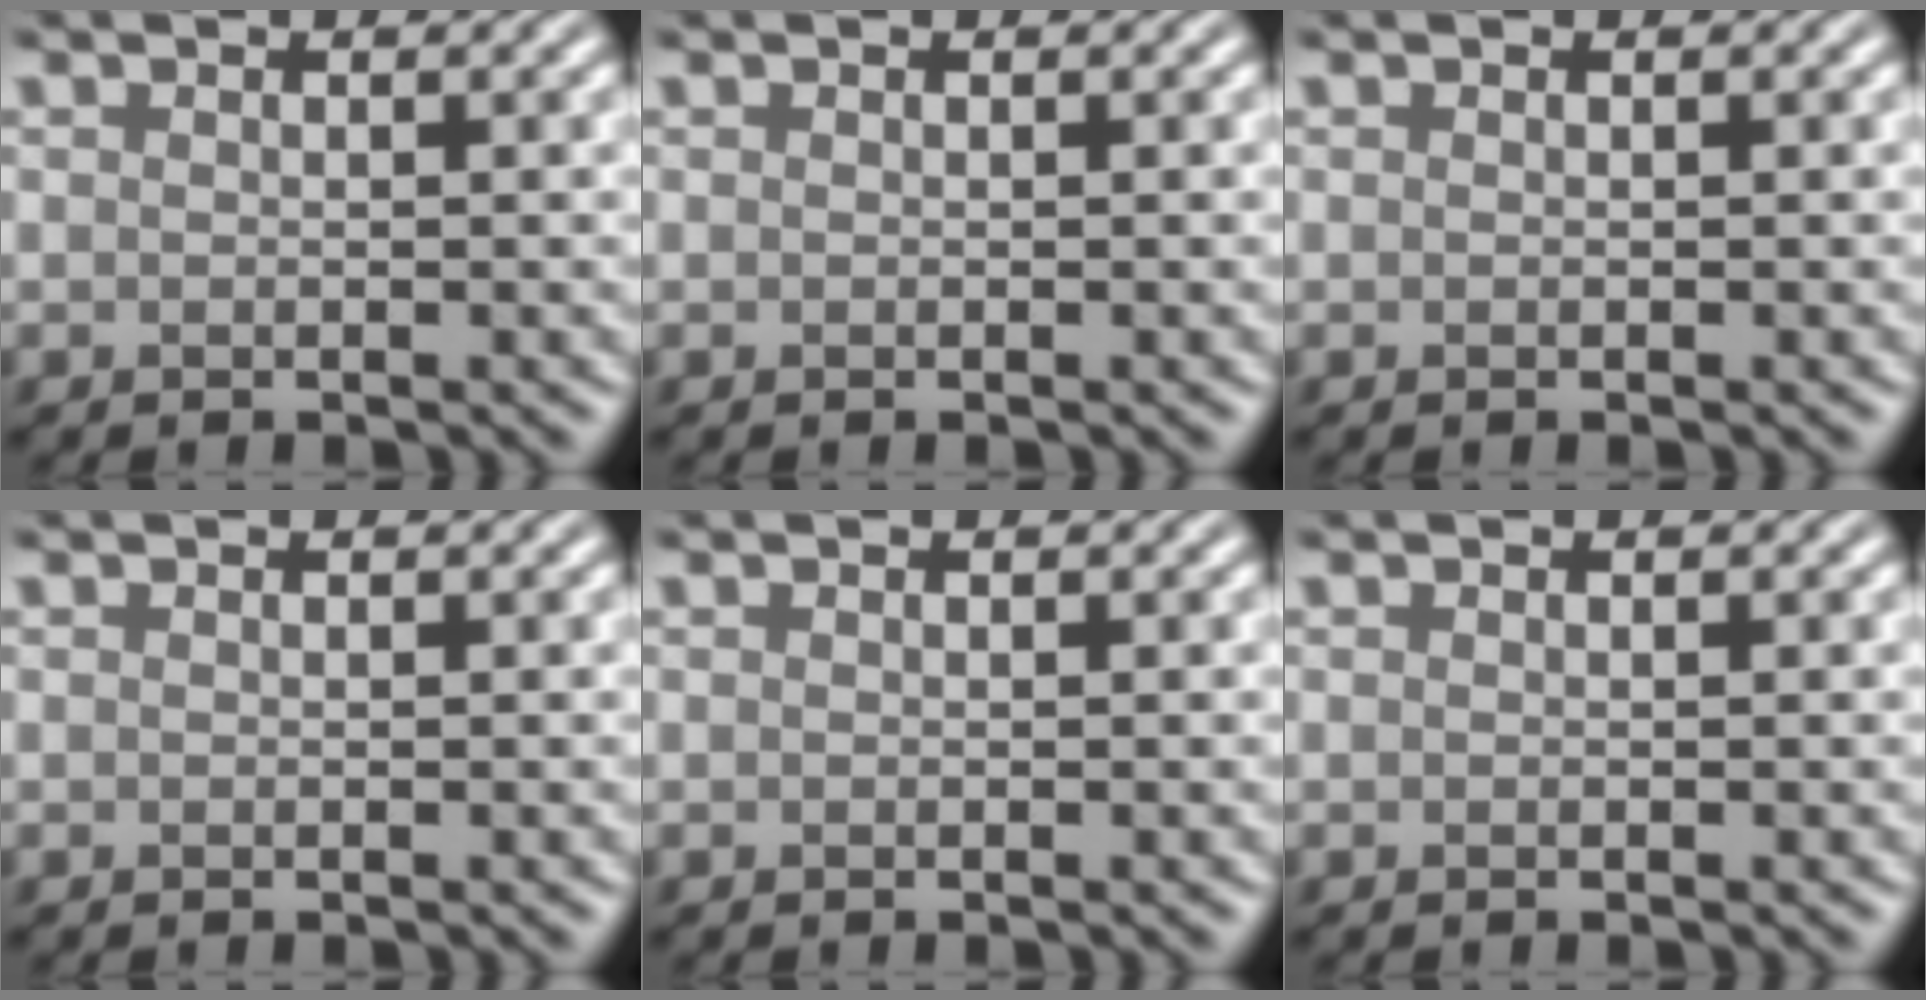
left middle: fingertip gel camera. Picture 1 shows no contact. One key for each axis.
{"total": 0.0}
{"total": 0.0}
{"total": 0.0}
{"total": 0.0}
{"total": 0.0}